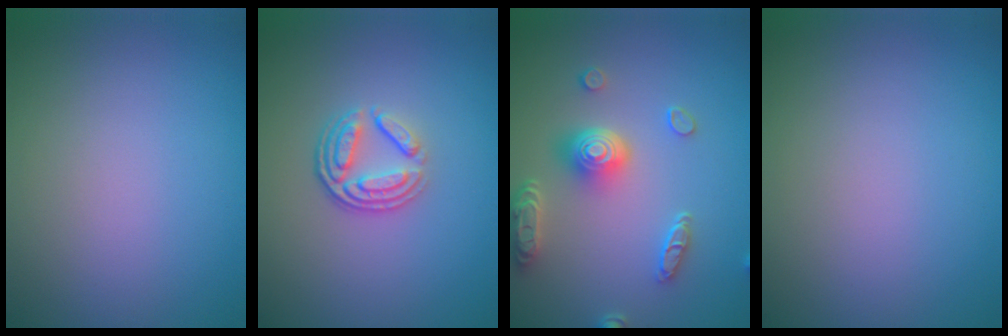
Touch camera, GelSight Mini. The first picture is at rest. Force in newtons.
{"total": 3.8, "press": 2.7, "slide": 2.6}
{"total": 4.9, "press": 4.0, "slide": 2.9}
{"total": 0.0}